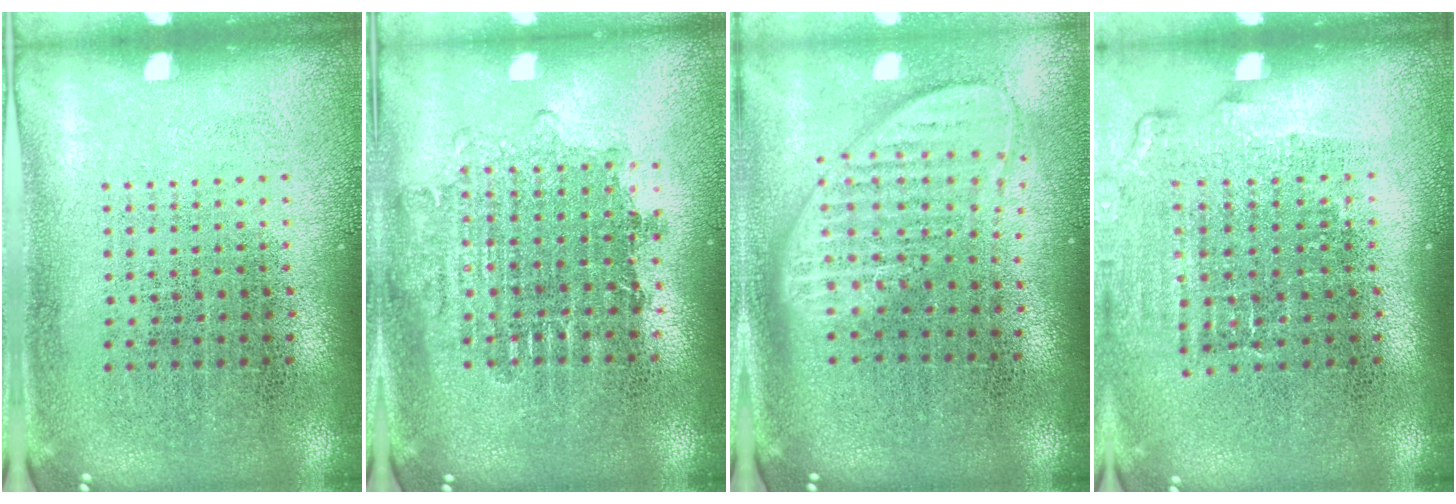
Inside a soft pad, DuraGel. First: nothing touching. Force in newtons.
{"total": 1.7, "press": 1.4, "slide": 1.0}
{"total": 2.1, "press": 1.6, "slide": 1.4}
{"total": 1.3, "press": 1.1, "slide": 0.6}